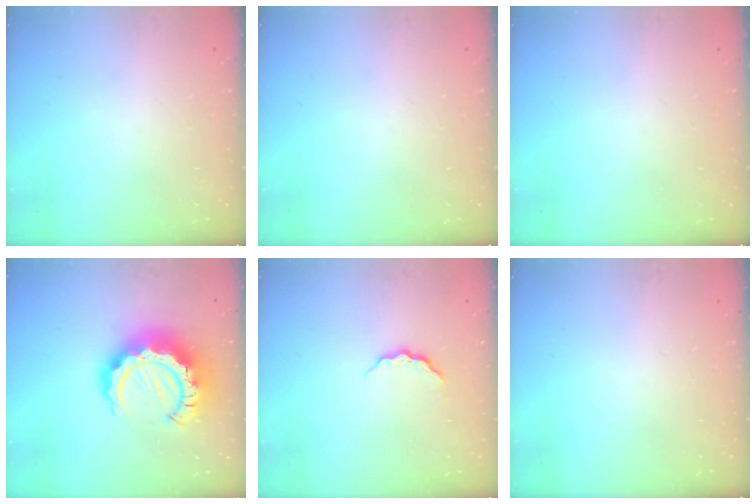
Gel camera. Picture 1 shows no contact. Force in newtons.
{"total": 0.0}
{"total": 0.0}
{"total": 16.9, "press": 16.8, "slide": 1.7}
{"total": 5.1, "press": 5.0, "slide": 0.4}
{"total": 0.0}